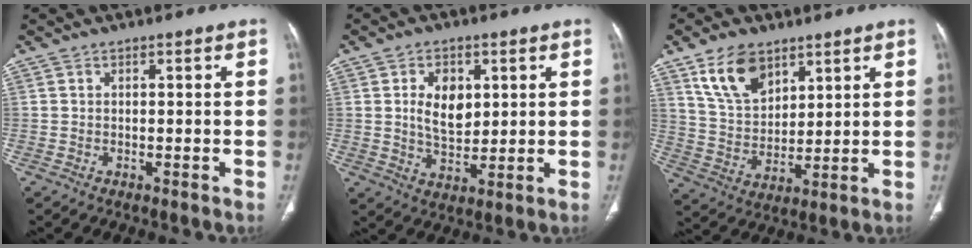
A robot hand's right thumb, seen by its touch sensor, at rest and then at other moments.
{"total": 8.1, "force": [2.1, 5.3, 5.8], "torque": [-0.071, -0.015, 0.042]}
{"total": 11.4, "force": [6.9, 6.7, 6.2], "torque": [-0.094, -0.033, 0.140]}